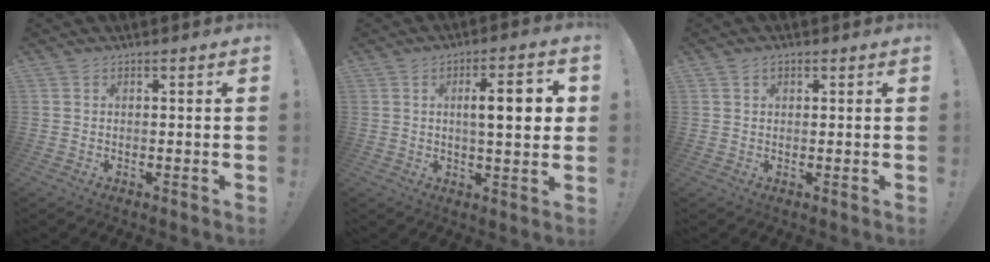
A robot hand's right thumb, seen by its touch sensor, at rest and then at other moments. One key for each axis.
{"total": 10.3, "fx": 1.7, "fy": 2.4, "fz": 9.9, "tx": -0.138, "ty": -0.003, "tz": 0.018}
{"total": 1.5, "fx": 0.7, "fy": 1.0, "fz": 0.8, "tx": -0.008, "ty": 0.000, "tz": 0.011}